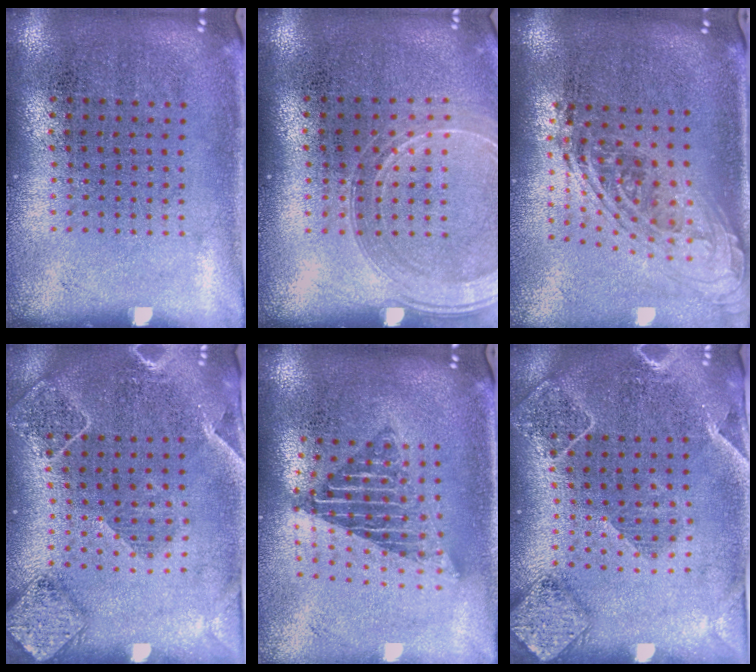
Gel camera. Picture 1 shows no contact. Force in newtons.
{"total": 1.4, "press": 1.4, "slide": 0.3}
{"total": 2.2, "press": 1.6, "slide": 1.5}
{"total": 2.0, "press": 1.9, "slide": 0.7}
{"total": 1.7, "press": 1.3, "slide": 1.0}
{"total": 2.0, "press": 1.9, "slide": 0.7}